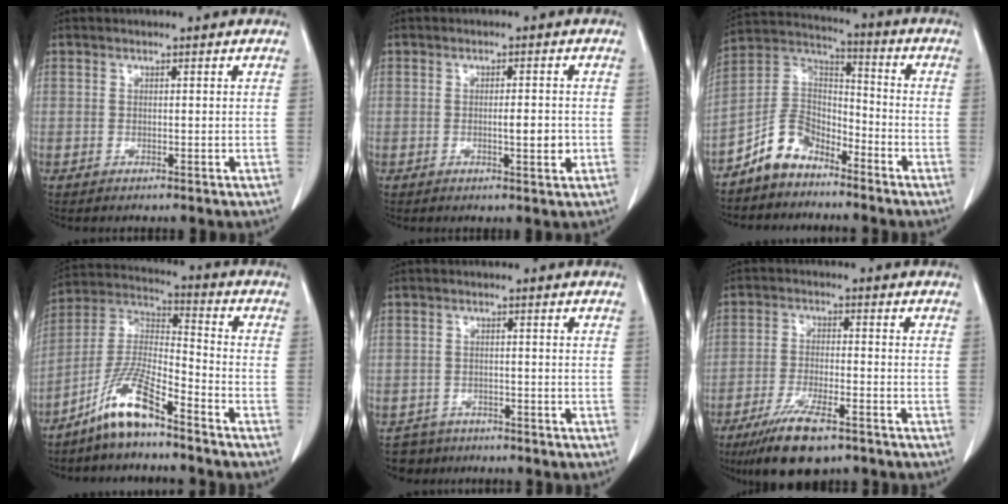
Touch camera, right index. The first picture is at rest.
{"total": 3.1, "force": [-0.6, 0.7, 3.0], "torque": [-0.048, -0.001, -0.007]}
{"total": 8.9, "force": [-6.5, 5.1, 3.5], "torque": [-0.076, 0.029, -0.129]}
{"total": 10.8, "force": [-7.8, 1.4, 7.3], "torque": [-0.161, 0.000, -0.154]}
{"total": 3.7, "force": [-2.9, 2.1, -0.8], "torque": [0.011, 0.004, -0.049]}
{"total": 10.1, "force": [-7.1, 2.2, 6.9], "torque": [-0.125, -0.020, -0.116]}